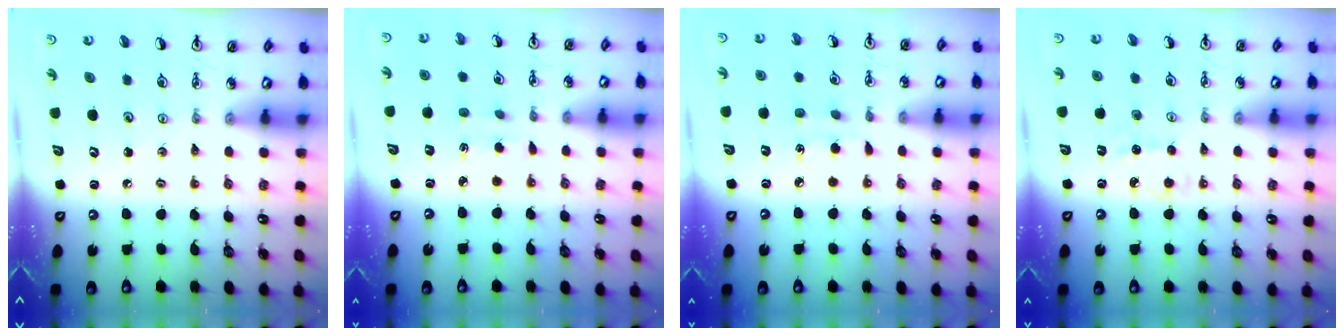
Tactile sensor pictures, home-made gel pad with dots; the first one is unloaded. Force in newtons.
{"total": 1.7, "press": 1.6, "slide": 0.6}
{"total": 5.3, "press": 5.3, "slide": 0.6}
{"total": 4.1, "press": 4.0, "slide": 0.6}